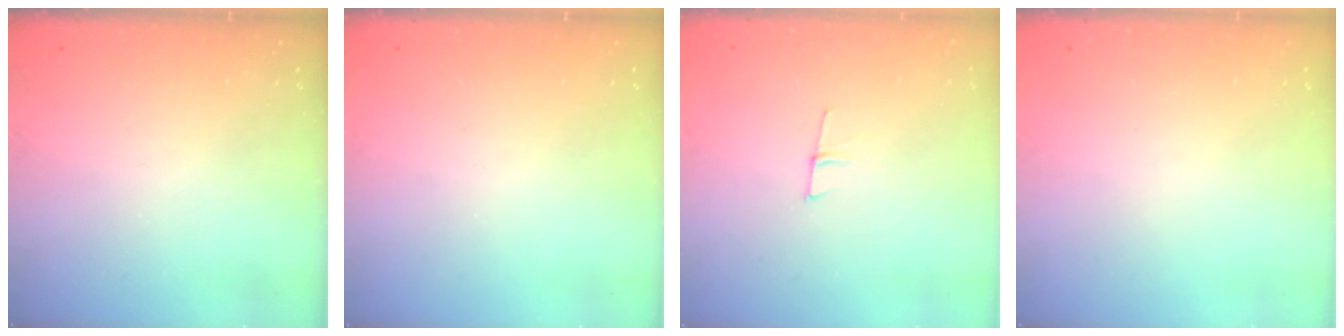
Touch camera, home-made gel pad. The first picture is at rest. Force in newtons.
{"total": 0.0}
{"total": 4.4, "press": 4.3, "slide": 1.0}
{"total": 0.0}